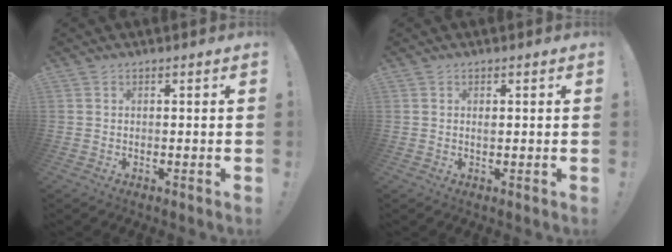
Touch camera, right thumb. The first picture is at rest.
{"total": 0.6, "force": [0.3, 0.4, 0.4], "torque": [-0.002, -0.002, 0.003]}